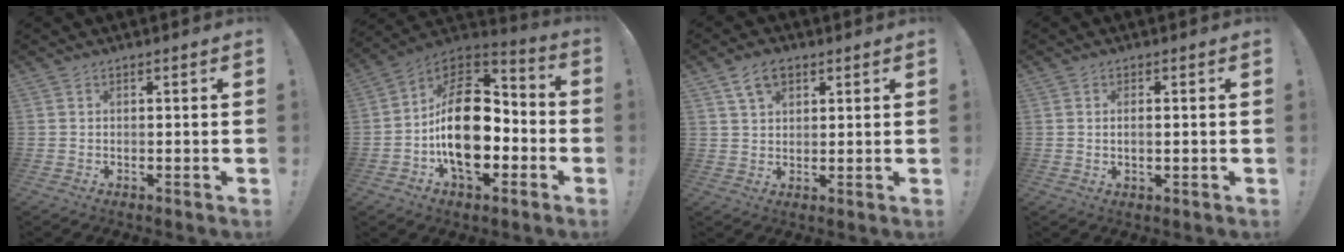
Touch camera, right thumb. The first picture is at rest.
{"total": 23.5, "force": [-2.1, 14.4, 18.5], "torque": [-0.315, 0.026, -0.024]}
{"total": 6.5, "force": [3.6, 4.1, 3.6], "torque": [-0.059, -0.004, 0.067]}
{"total": 2.1, "force": [0.2, 0.6, 2.0], "torque": [-0.025, -0.004, 0.002]}